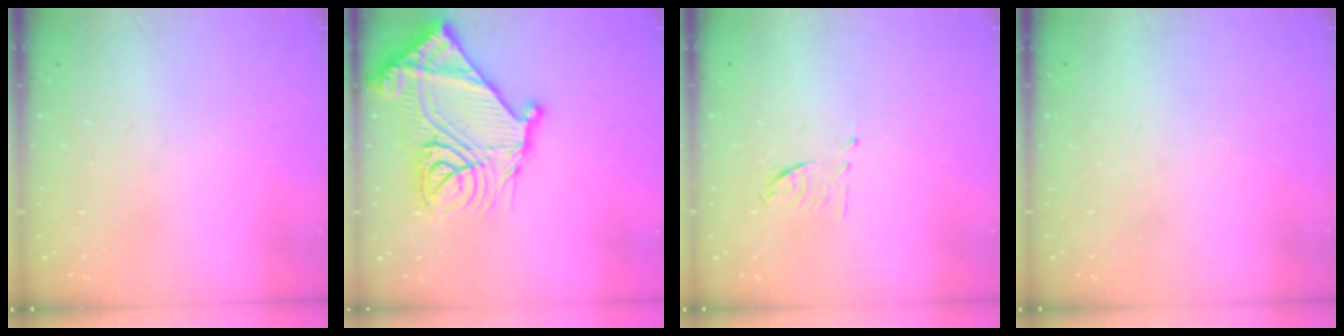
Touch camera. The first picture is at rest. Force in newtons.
{"total": 28.1, "press": 27.9, "slide": 3.3}
{"total": 5.1, "press": 5.0, "slide": 1.1}
{"total": 1.6, "press": 1.5, "slide": 0.1}